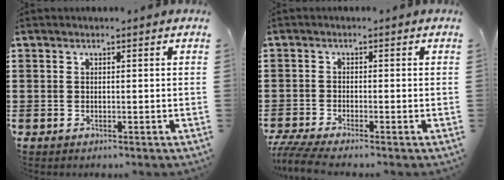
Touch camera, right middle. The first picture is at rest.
{"total": 2.5, "force": [-2.2, 0.0, 1.3], "torque": [-0.036, -0.008, -0.048]}